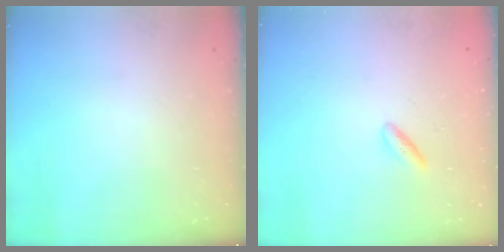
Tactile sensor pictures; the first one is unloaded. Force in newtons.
{"total": 2.5, "press": 2.2, "slide": 1.1}